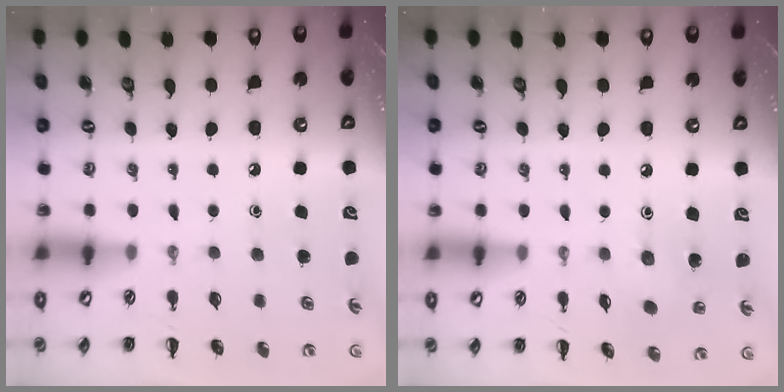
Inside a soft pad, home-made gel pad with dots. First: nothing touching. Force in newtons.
{"total": 4.9, "press": 4.9, "slide": 0.8}